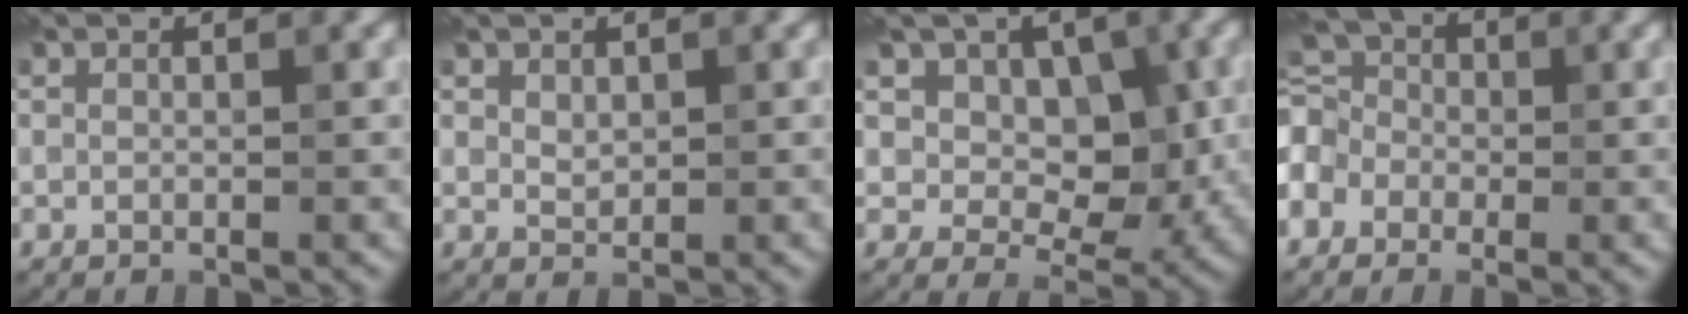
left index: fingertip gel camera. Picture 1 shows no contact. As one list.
[{"total": 1.2, "force": [0.6, 0.8, 0.6], "torque": [-0.014, 0.003, 0.016]}, {"total": 9.1, "force": [3.7, 6.2, 5.6], "torque": [-0.076, -0.002, 0.052]}, {"total": 7.2, "force": [-1.1, 5.7, 4.3], "torque": [-0.100, 0.026, -0.047]}]